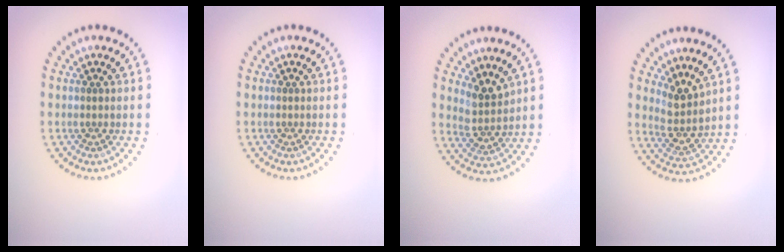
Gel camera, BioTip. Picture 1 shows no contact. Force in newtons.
{"total": 0.0}
{"total": 2.9, "press": 2.1, "slide": 2.0}
{"total": 2.8, "press": 2.0, "slide": 1.8}